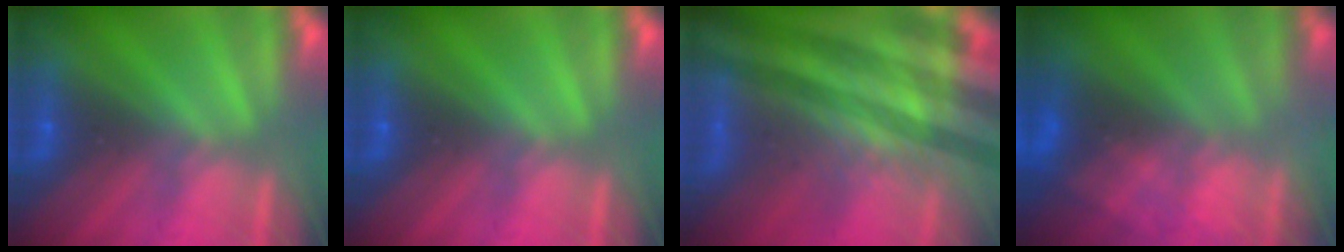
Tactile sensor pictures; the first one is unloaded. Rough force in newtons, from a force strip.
{"total": 0.0}
{"total": 7.4}
{"total": 8.1}